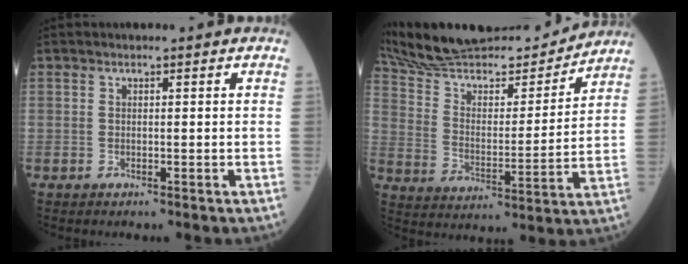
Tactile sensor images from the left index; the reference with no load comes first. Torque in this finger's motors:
{"motor_torque": [0.63, -1.51, 0.25, 0.06]}